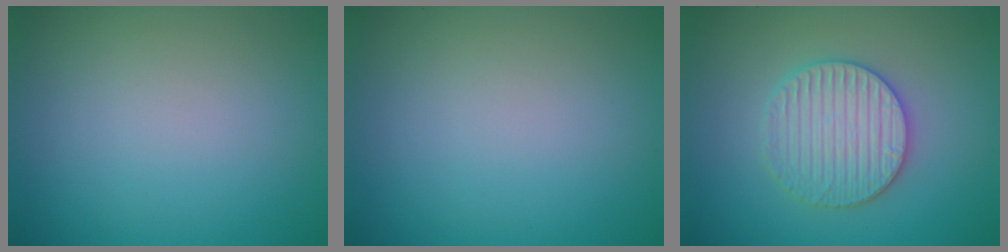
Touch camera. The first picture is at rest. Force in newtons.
{"total": 0.0}
{"total": 4.0, "press": 3.9, "slide": 0.8}